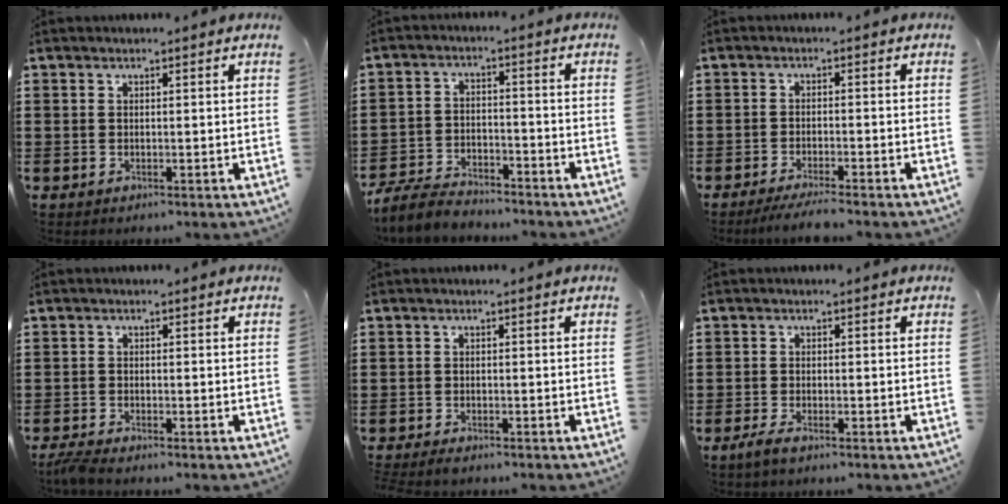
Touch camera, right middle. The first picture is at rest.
{"total": 5.1, "force": [-4.8, 1.1, 1.3], "torque": [-0.042, 0.002, -0.102]}
{"total": 2.9, "force": [-2.6, -0.1, 1.3], "torque": [-0.027, -0.004, -0.052]}
{"total": 2.1, "force": [-1.9, 0.1, 0.9], "torque": [-0.028, -0.003, -0.040]}
{"total": 1.1, "force": [-1.1, 0.1, 0.2], "torque": [-0.009, -0.001, -0.021]}
{"total": 1.8, "force": [-1.3, 0.3, 1.2], "torque": [-0.028, -0.001, -0.028]}